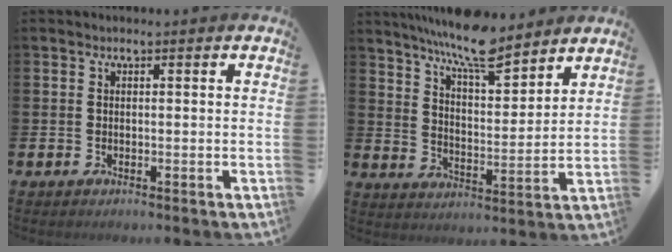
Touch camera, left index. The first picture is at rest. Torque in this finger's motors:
{"motor_torque": [0.36, -0.75, 1.05, 0.21]}